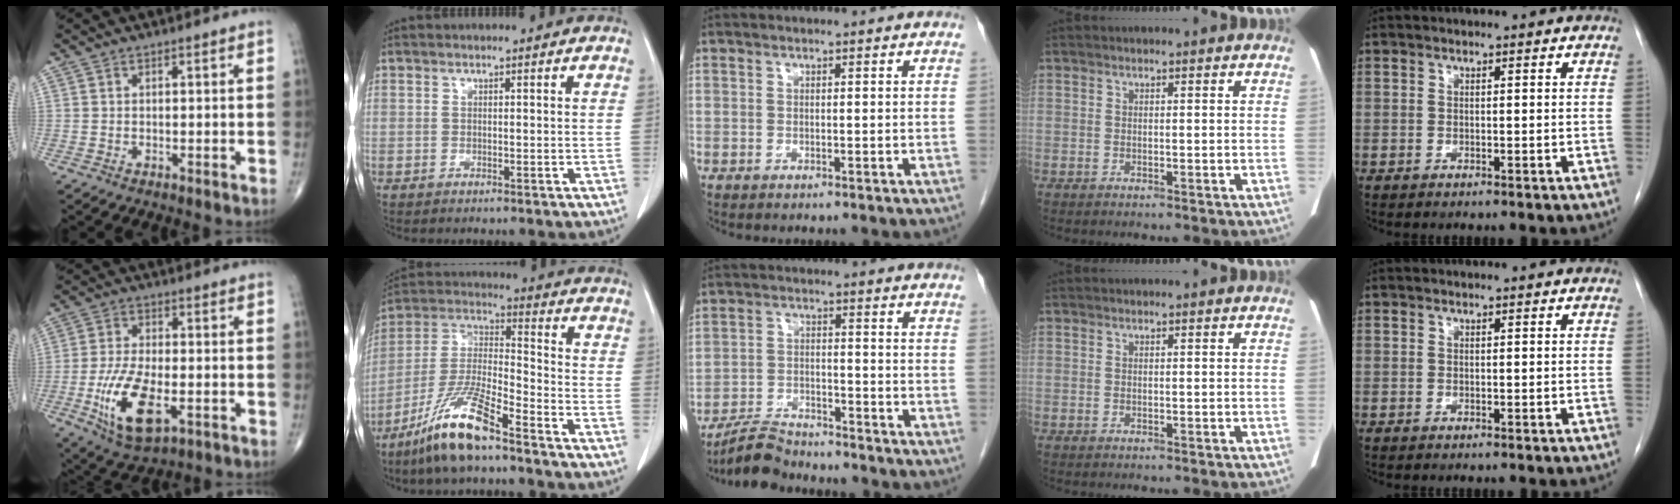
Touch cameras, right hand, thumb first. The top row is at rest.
{"thumb": {"total": 13.1, "force": [-4.0, 5.9, 11.0], "torque": [-0.214, -0.002, -0.065]}, "index": {"total": 12.9, "force": [-9.2, 1.6, 8.9], "torque": [-0.193, -0.014, -0.178]}, "middle": {"total": 6.2, "force": [-6.0, 1.1, 1.1], "torque": [-0.023, -0.011, -0.110]}}